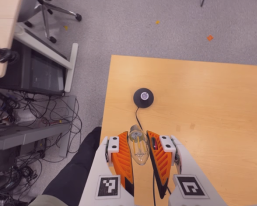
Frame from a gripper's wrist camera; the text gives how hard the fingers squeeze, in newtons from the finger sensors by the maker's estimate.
{"total": 19.2, "left": 21.5, "right": 16.8}